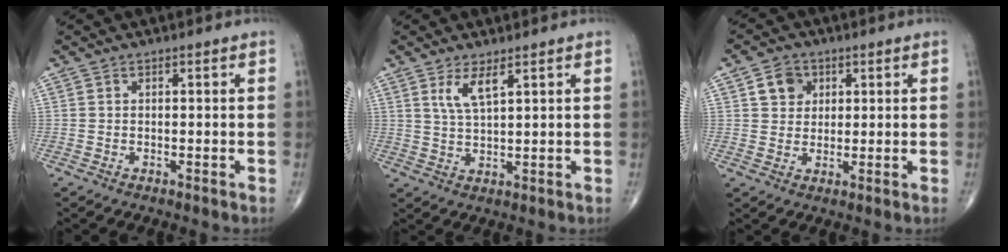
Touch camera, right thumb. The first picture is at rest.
{"total": 4.5, "force": [2.4, 1.2, 3.6], "torque": [-0.074, -0.017, 0.055]}
{"total": 5.1, "force": [1.9, 4.3, 2.0], "torque": [-0.011, -0.005, 0.030]}